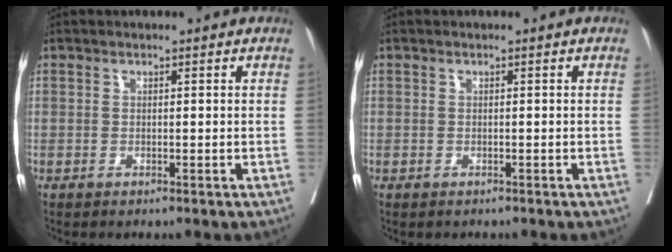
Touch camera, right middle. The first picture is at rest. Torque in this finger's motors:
{"motor_torque": [0.01, -0.15, 0.01, 0.01]}